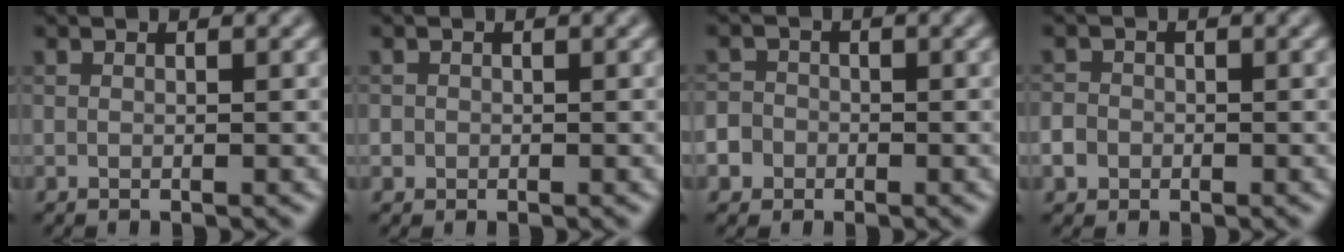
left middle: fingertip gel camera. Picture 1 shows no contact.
{"total": 0.8, "force": [-0.2, 0.8, 0.0], "torque": [0.006, -0.004, -0.003]}
{"total": 5.3, "force": [-2.6, 4.5, 1.1], "torque": [-0.014, -0.005, -0.068]}
{"total": 2.4, "force": [-0.9, 2.0, 0.8], "torque": [-0.009, 0.002, -0.019]}